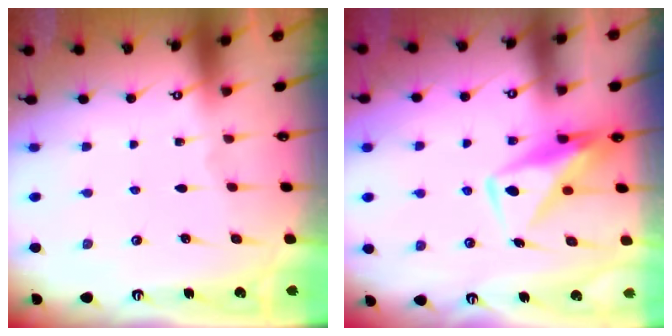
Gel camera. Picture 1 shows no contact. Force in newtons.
{"total": 11.1, "press": 11.1, "slide": 1.0}